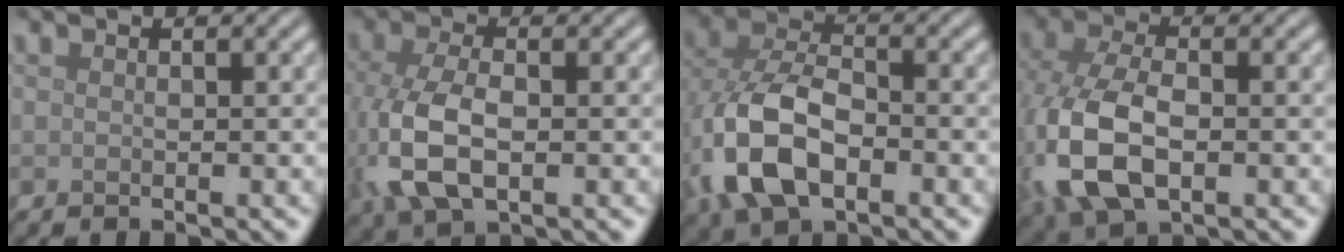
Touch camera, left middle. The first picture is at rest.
{"total": 6.9, "force": [-0.9, 3.6, 5.8], "torque": [-0.147, -0.009, -0.015]}
{"total": 8.7, "force": [-2.7, 5.1, 6.4], "torque": [-0.153, -0.004, -0.060]}
{"total": 9.4, "force": [-1.8, 5.5, 7.4], "torque": [-0.189, -0.014, -0.038]}